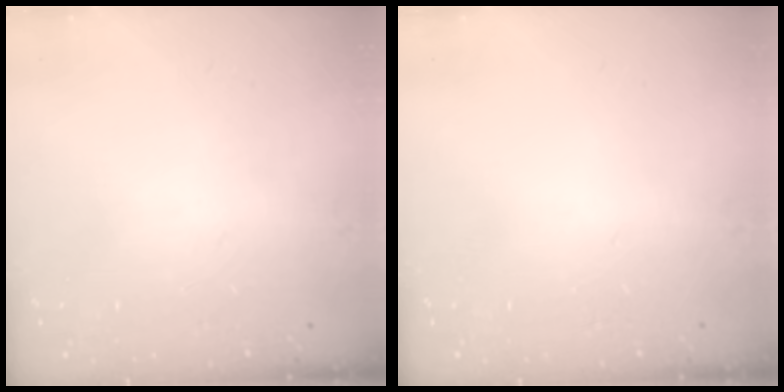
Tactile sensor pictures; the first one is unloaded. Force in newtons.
{"total": 0.0}